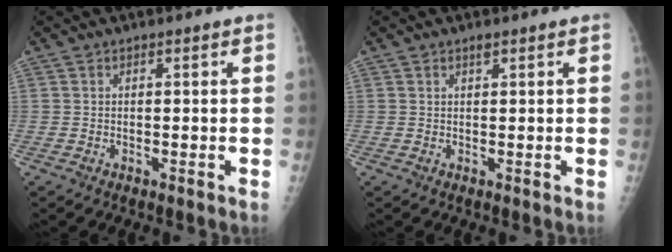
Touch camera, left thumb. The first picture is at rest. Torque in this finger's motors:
{"motor_torque": [0.42, -0.26, 0.06, -0.10, 0.02]}